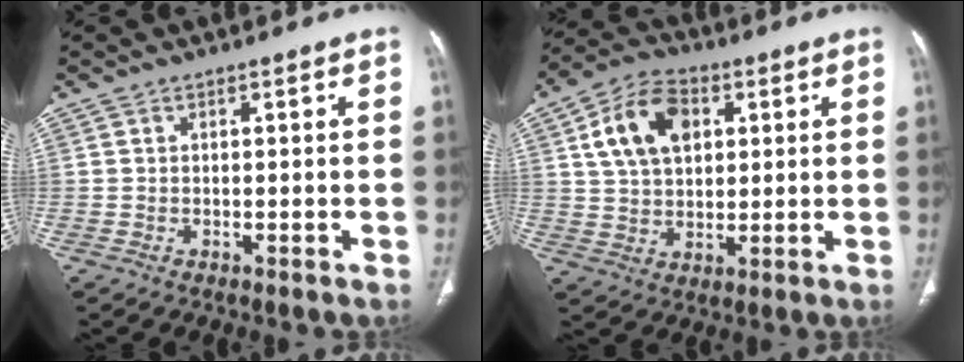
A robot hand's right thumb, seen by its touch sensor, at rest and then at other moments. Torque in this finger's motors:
{"motor_torque": [-0.21, 1.31, 0.26, -0.18, 0.11]}